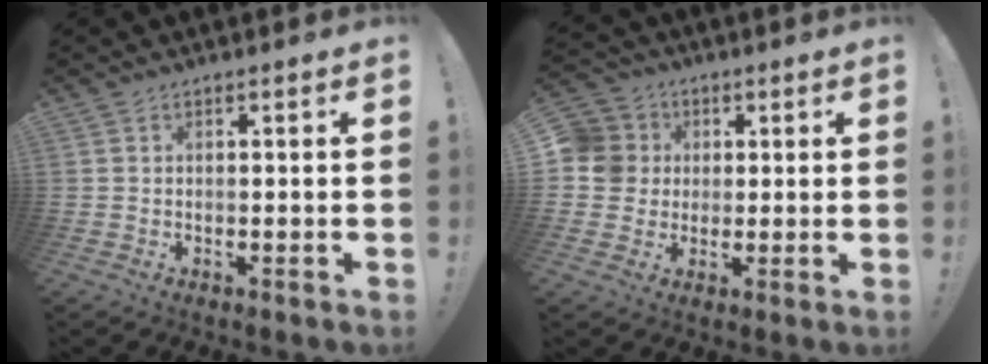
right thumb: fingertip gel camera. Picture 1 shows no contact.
{"total": 9.3, "force": [0.8, 9.0, 2.3], "torque": [-0.046, 0.006, 0.019]}